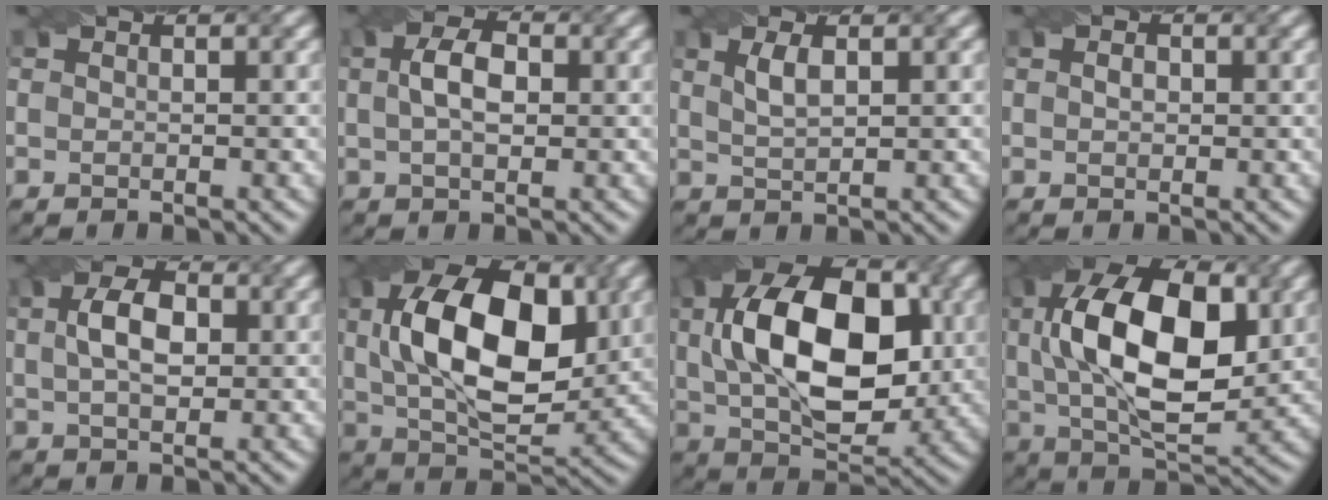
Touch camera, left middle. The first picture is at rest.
{"total": 4.0, "force": [0.6, 2.2, 3.2], "torque": [-0.063, 0.007, 0.005]}
{"total": 2.1, "force": [0.8, 0.7, 1.8], "torque": [-0.037, 0.002, 0.019]}
{"total": 1.0, "force": [0.1, 0.7, 0.7], "torque": [-0.014, 0.002, 0.001]}
{"total": 4.7, "force": [0.8, 2.7, 3.8], "torque": [-0.074, 0.007, 0.011]}
{"total": 13.7, "force": [2.2, 7.4, 11.3], "torque": [-0.191, 0.016, 0.036]}
{"total": 14.1, "force": [1.5, 8.3, 11.3], "torque": [-0.198, 0.009, 0.028]}
{"total": 14.3, "force": [2.2, 7.3, 12.1], "torque": [-0.209, 0.012, 0.035]}